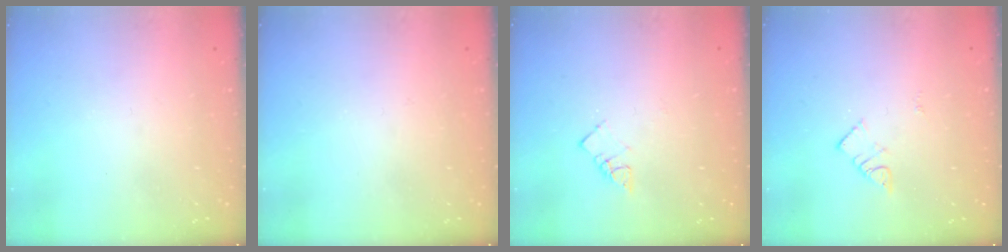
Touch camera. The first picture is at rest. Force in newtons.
{"total": 2.6, "press": 2.5, "slide": 0.3}
{"total": 3.3, "press": 3.3, "slide": 0.4}
{"total": 3.8, "press": 3.8, "slide": 0.1}